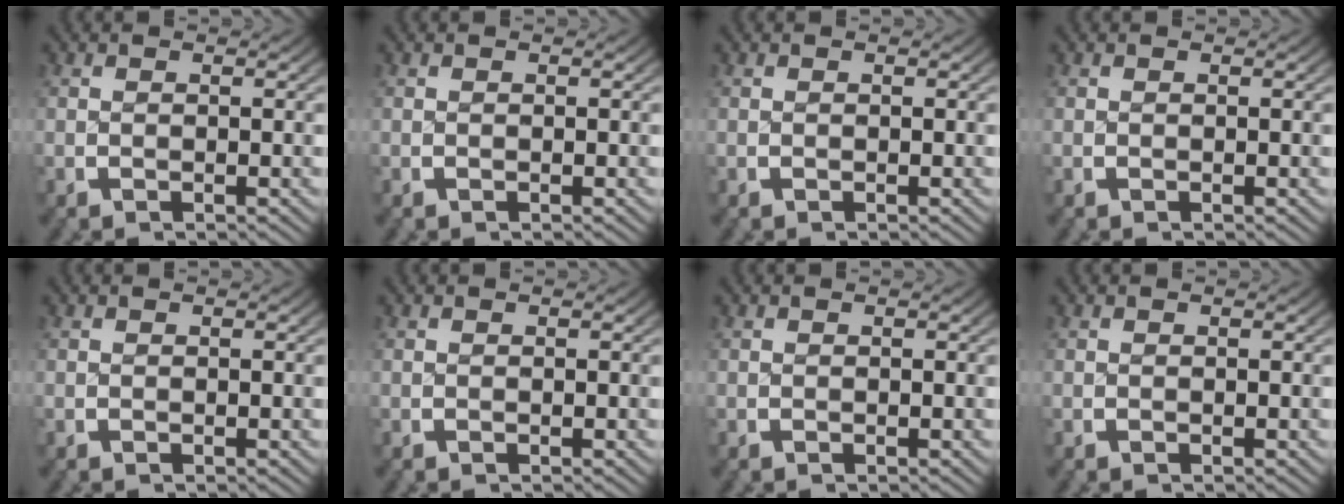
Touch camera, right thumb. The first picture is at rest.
{"total": 0.0}
{"total": 0.0}
{"total": 0.0}
{"total": 0.0}
{"total": 0.0}
{"total": 0.0}
{"total": 0.0}